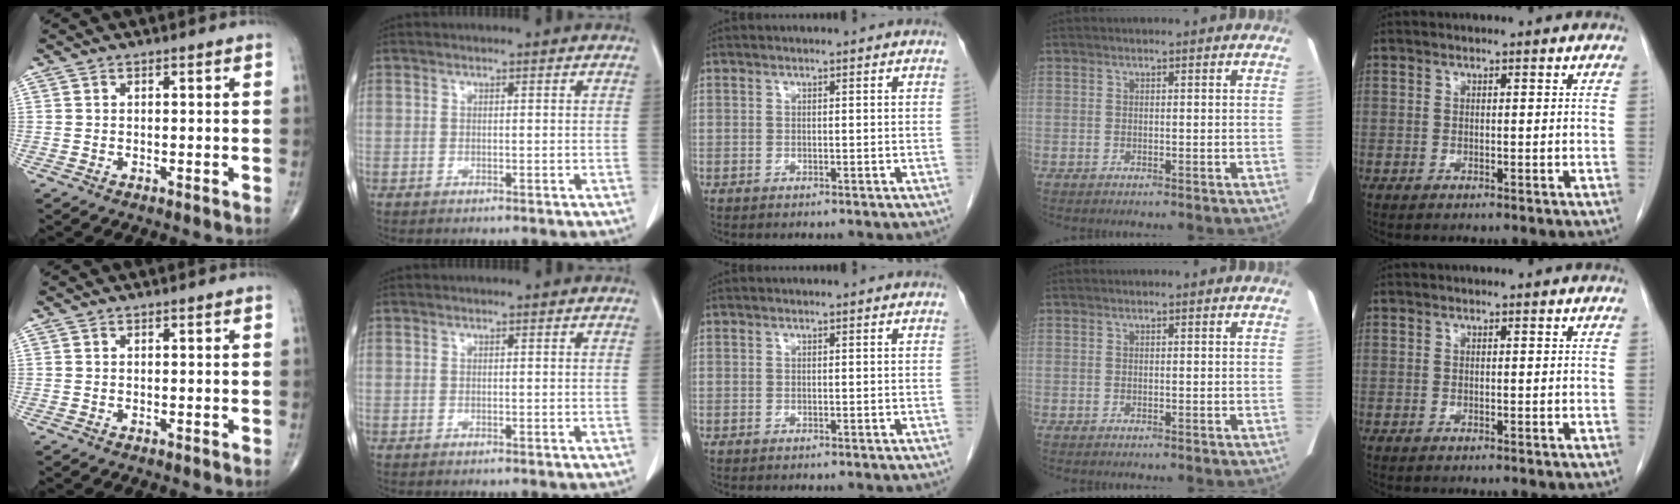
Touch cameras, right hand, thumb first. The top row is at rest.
{}